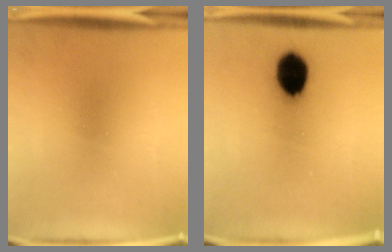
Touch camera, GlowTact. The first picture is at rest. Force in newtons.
{"total": 10.1}